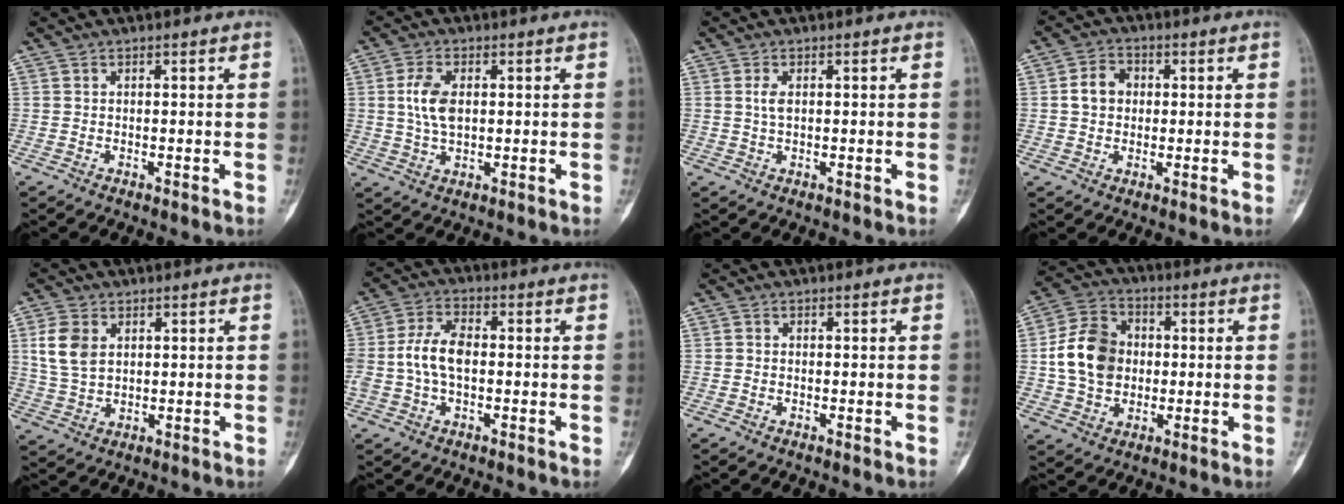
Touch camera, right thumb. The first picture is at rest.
{"total": 6.4, "force": [1.0, 3.6, 5.2], "torque": [-0.105, 0.000, 0.018]}
{"total": 1.9, "force": [0.4, 1.0, 1.6], "torque": [-0.037, 0.003, 0.010]}
{"total": 5.4, "force": [0.5, 4.4, 3.1], "torque": [-0.043, 0.013, 0.004]}
{"total": 7.7, "force": [2.2, 5.2, 5.2], "torque": [-0.101, -0.003, 0.049]}
{"total": 8.2, "force": [-0.5, 4.8, 6.7], "torque": [-0.139, 0.024, -0.013]}
{"total": 0.5, "force": [-0.1, 0.5, 0.2], "torque": [-0.001, 0.003, -0.006]}
{"total": 12.6, "force": [0.3, 10.0, 7.8], "torque": [-0.121, 0.017, 0.001]}